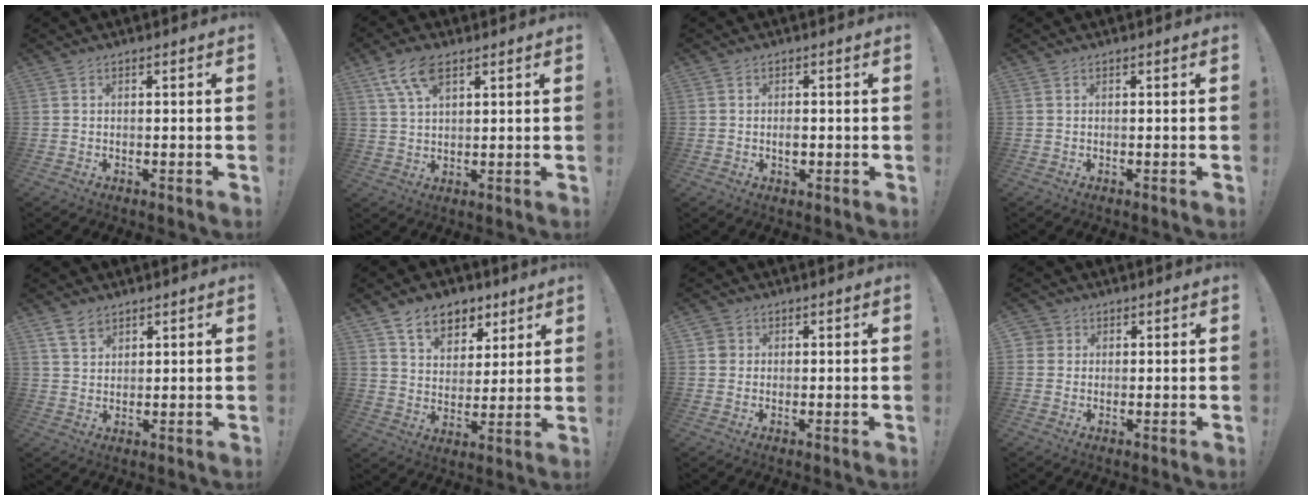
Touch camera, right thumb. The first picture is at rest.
{"total": 8.7, "force": [4.8, 4.0, 6.1], "torque": [-0.109, -0.010, 0.091]}
{"total": 4.2, "force": [0.2, 4.0, 1.3], "torque": [-0.011, -0.004, 0.003]}
{"total": 0.0}
{"total": 5.0, "force": [3.6, 2.9, 1.9], "torque": [-0.034, -0.012, 0.068]}
{"total": 10.4, "force": [6.6, 7.1, 3.7], "torque": [-0.046, -0.044, 0.126]}
{"total": 2.7, "force": [0.8, 2.5, 0.6], "torque": [-0.013, 0.006, 0.015]}
{"total": 2.8, "force": [0.9, 2.6, 0.7], "torque": [-0.006, -0.002, 0.015]}